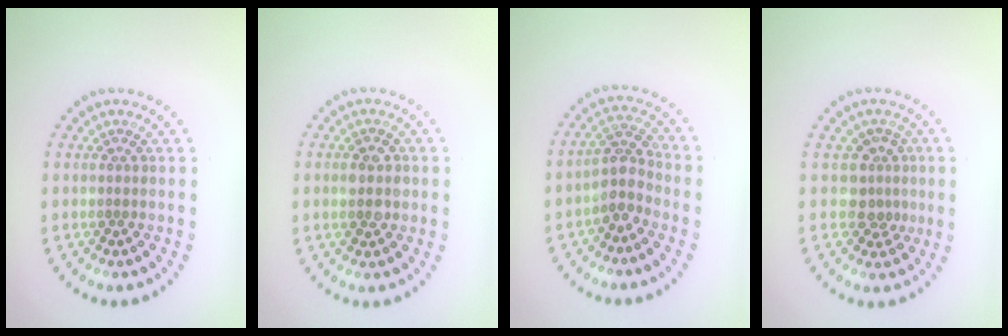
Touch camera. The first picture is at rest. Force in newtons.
{"total": 2.5, "press": 2.5, "slide": 0.1}
{"total": 2.9, "press": 2.4, "slide": 1.7}
{"total": 2.5, "press": 1.9, "slide": 1.7}